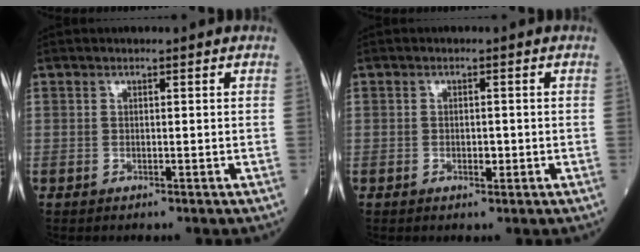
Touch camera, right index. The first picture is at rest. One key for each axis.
{"total": 1.5, "fx": -0.4, "fy": 0.8, "fz": 1.2, "tx": -0.016, "ty": 0.001, "tz": -0.006}